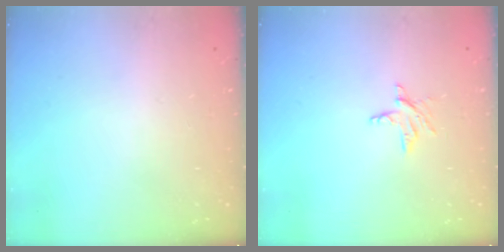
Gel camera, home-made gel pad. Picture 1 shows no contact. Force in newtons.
{"total": 3.5, "press": 3.5, "slide": 0.4}